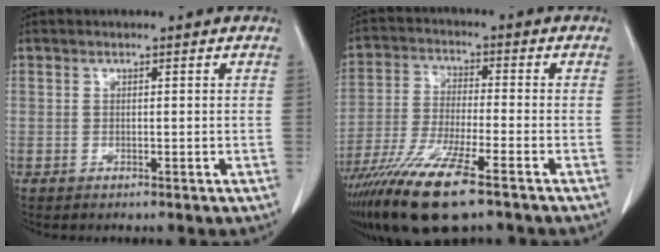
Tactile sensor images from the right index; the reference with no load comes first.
{"total": 13.7, "force": [-9.0, 1.5, 10.2], "torque": [-0.207, -0.037, -0.163]}